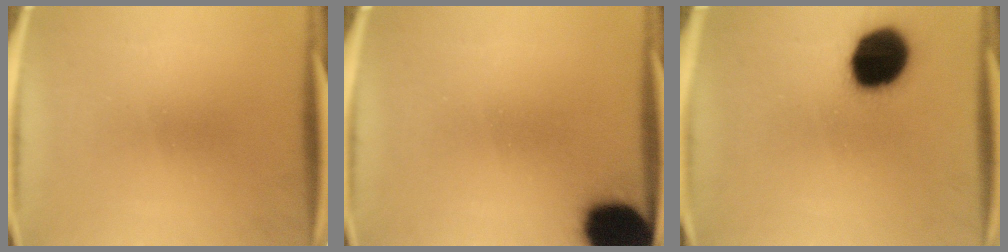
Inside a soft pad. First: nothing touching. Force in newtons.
{"total": 18.9}
{"total": 17.1}